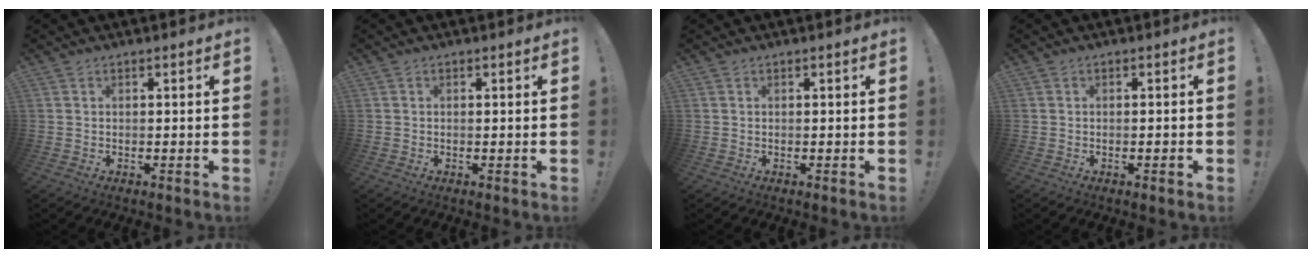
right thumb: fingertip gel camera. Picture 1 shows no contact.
{"total": 0.0}
{"total": 0.0}
{"total": 1.4, "force": [-0.7, 0.1, 1.1], "torque": [-0.020, 0.003, -0.011]}